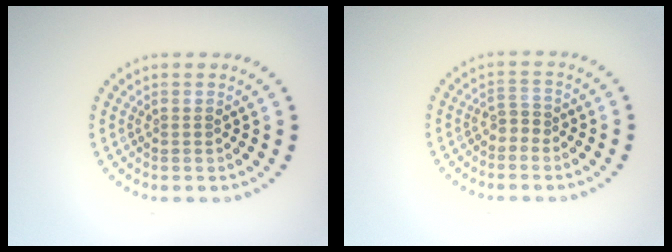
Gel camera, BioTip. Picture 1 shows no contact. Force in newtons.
{"total": 1.2, "press": 0.9, "slide": 0.8}